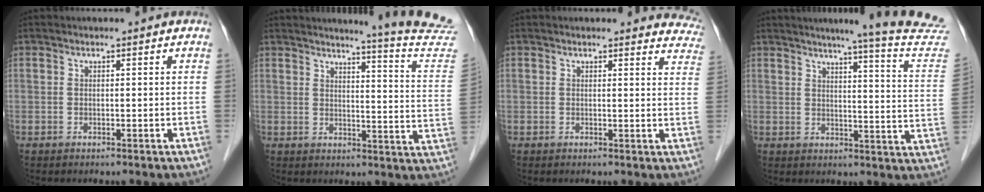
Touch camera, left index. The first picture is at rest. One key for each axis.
{"total": 15.6, "fx": 15.0, "fy": -2.4, "fz": 3.5, "tx": -0.049, "ty": -0.129, "tz": 0.152}
{"total": 8.9, "fx": 8.5, "fy": 2.4, "fz": 0.9, "tx": 0.035, "ty": -0.016, "tz": 0.051}
{"total": 18.8, "fx": 17.3, "fy": -1.9, "fz": 7.1, "tx": -0.095, "ty": -0.098, "tz": 0.186}